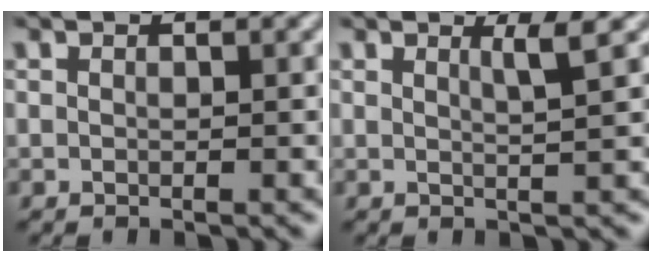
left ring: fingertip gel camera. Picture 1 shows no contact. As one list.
[{"total": 1.8, "force": [0.9, 0.3, 1.6], "torque": [-0.019, 0.000, 0.010]}]